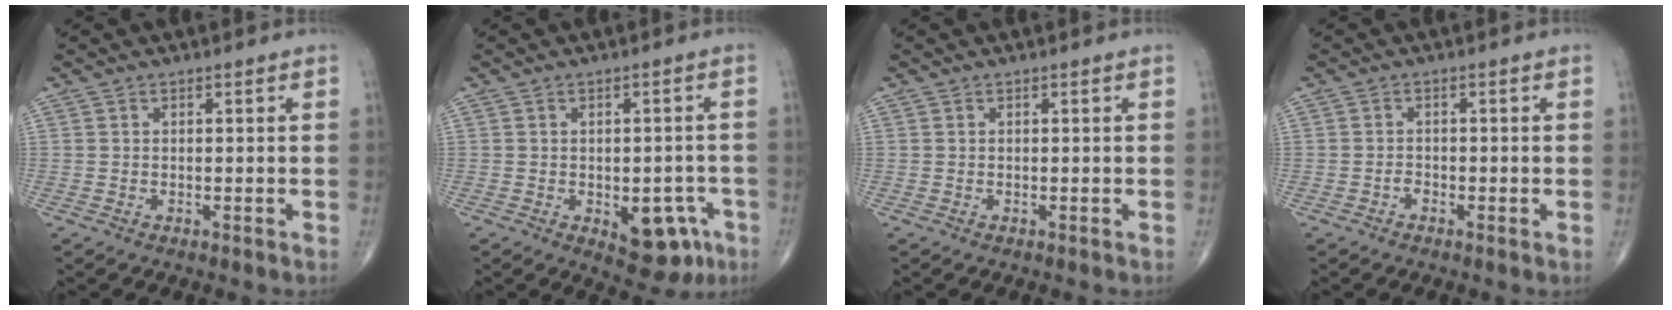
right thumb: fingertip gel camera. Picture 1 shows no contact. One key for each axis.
{"total": 9.2, "fx": -3.5, "fy": 5.0, "fz": 6.9, "tx": -0.057, "ty": 0.015, "tz": -0.031}
{"total": 0.0}
{"total": 1.1, "fx": -0.7, "fy": 0.7, "fz": 0.7, "tx": -0.007, "ty": 0.002, "tz": -0.017}